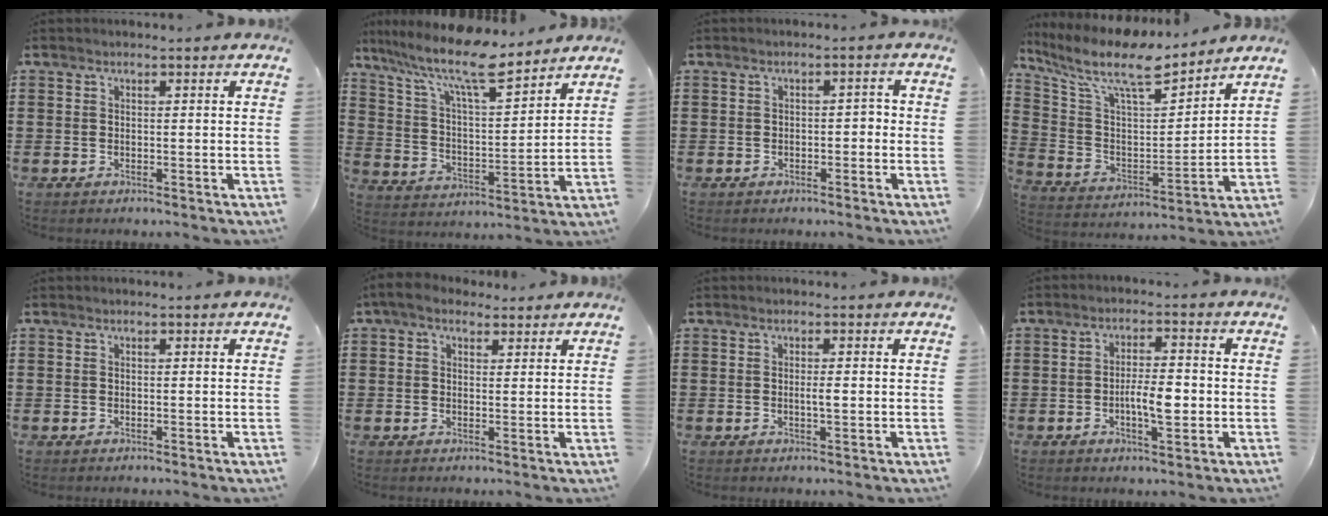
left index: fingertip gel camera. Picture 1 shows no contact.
{"total": 11.5, "force": [9.4, 1.7, 6.3], "torque": [-0.149, -0.055, 0.158]}
{"total": 1.5, "force": [-1.0, 0.7, 0.8], "torque": [-0.021, 0.005, -0.025]}
{"total": 10.8, "force": [8.5, 2.6, 6.1], "torque": [-0.152, -0.043, 0.145]}
{"total": 0.0}
{"total": 3.2, "force": [2.1, 1.7, 1.7], "torque": [-0.040, 0.006, 0.038]}
{"total": 1.6, "force": [-0.1, 0.2, 1.6], "torque": [-0.030, -0.002, -0.001]}
{"total": 5.4, "force": [-1.0, 1.8, 5.0], "torque": [-0.094, 0.005, -0.021]}